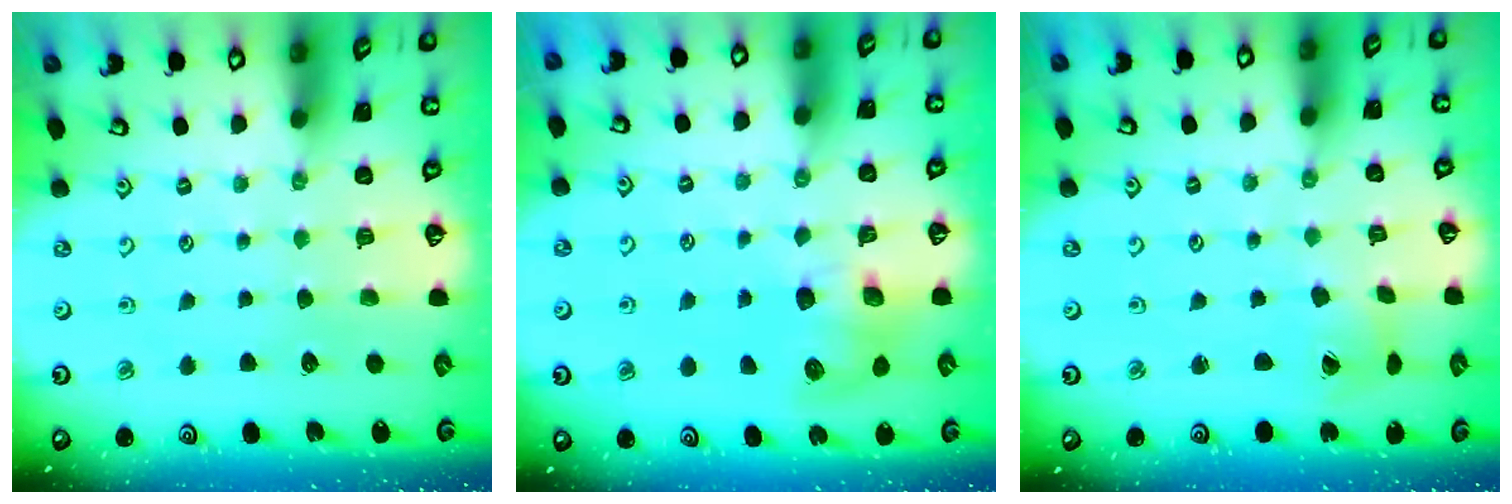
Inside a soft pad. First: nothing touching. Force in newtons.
{"total": 7.5, "press": 7.5, "slide": 0.4}
{"total": 2.2, "press": 2.2, "slide": 0.4}